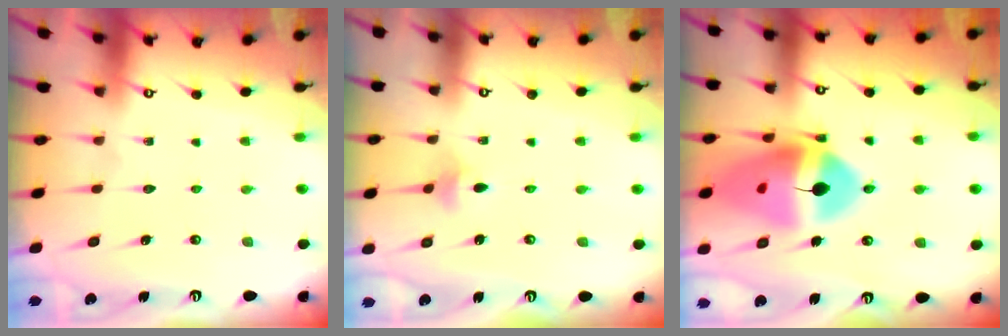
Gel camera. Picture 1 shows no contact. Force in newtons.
{"total": 2.9, "press": 2.9, "slide": 0.6}
{"total": 17.9, "press": 17.8, "slide": 1.9}